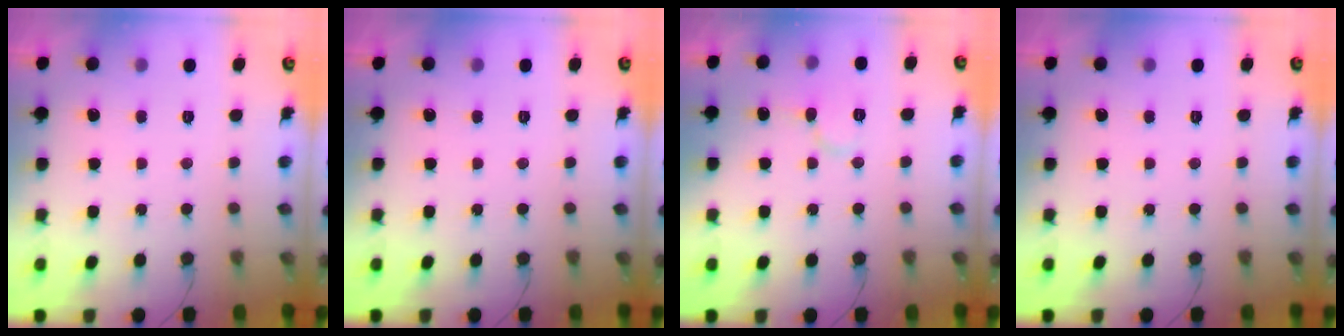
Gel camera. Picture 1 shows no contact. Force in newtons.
{"total": 0.0}
{"total": 6.7, "press": 6.7, "slide": 0.7}
{"total": 0.0}